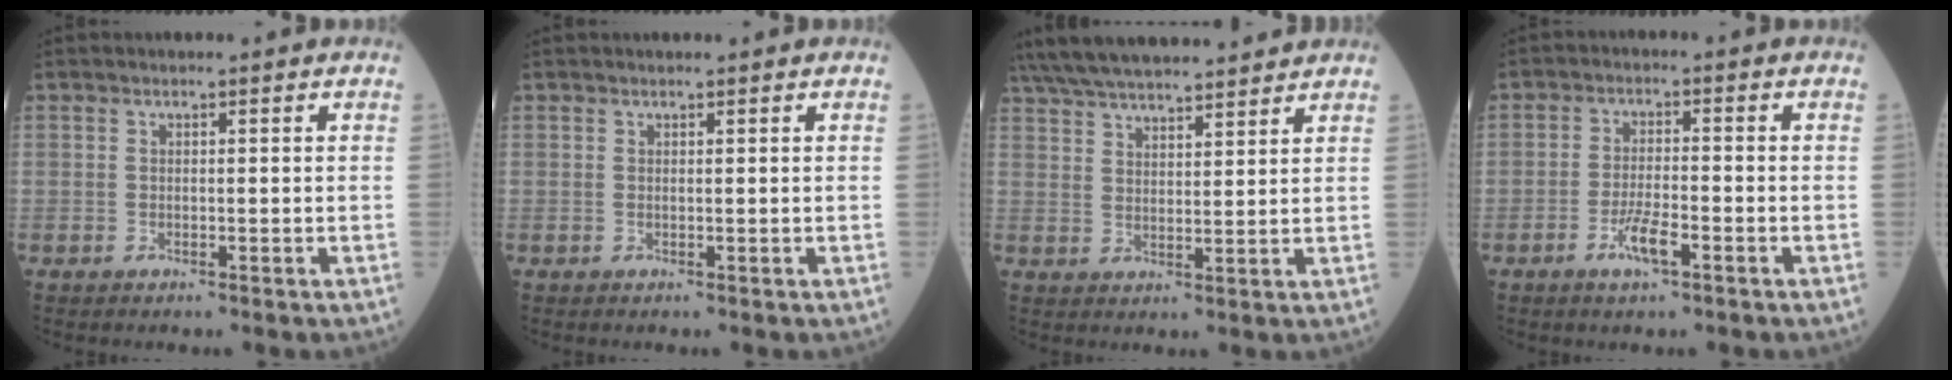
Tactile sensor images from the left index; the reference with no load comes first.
{"total": 1.3, "force": [1.2, 0.2, 0.4], "torque": [-0.009, 0.014, 0.018]}
{"total": 18.8, "force": [16.9, 3.7, 7.5], "torque": [-0.144, 0.048, 0.267]}
{"total": 4.3, "force": [-2.3, 0.7, 3.5], "torque": [-0.074, -0.001, -0.040]}